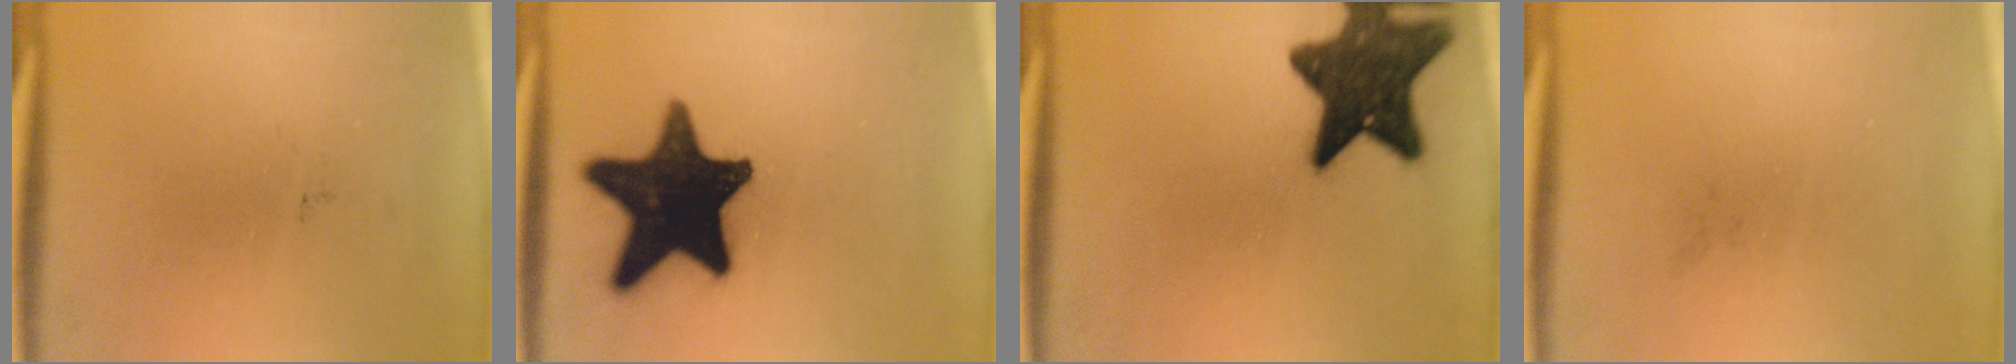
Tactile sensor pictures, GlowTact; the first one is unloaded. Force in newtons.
{"total": 19.5}
{"total": 13.8}
{"total": 0.0}